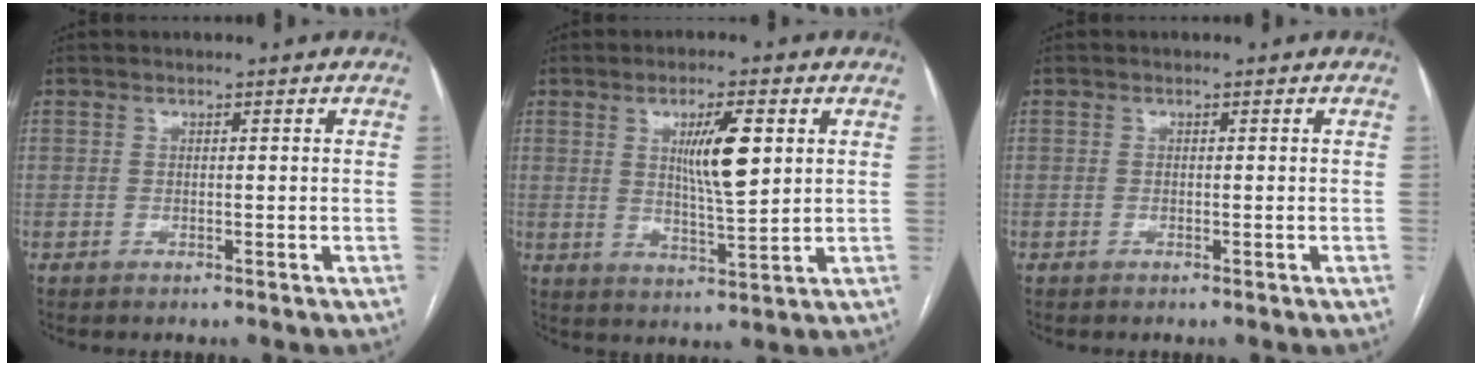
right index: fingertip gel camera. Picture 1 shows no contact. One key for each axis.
{"total": 8.0, "fx": 2.3, "fy": 1.1, "fz": 7.5, "tx": -0.128, "ty": -0.004, "tz": 0.042}
{"total": 0.0}